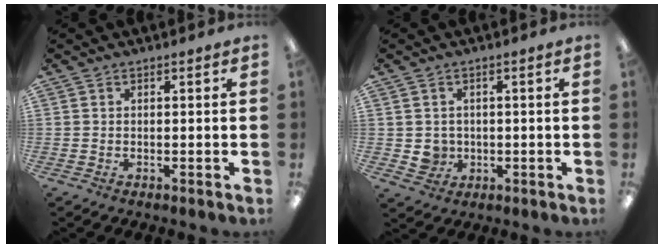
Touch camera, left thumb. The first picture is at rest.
{"total": 3.7, "force": [0.2, 3.6, 0.7], "torque": [-0.011, 0.004, 0.006]}